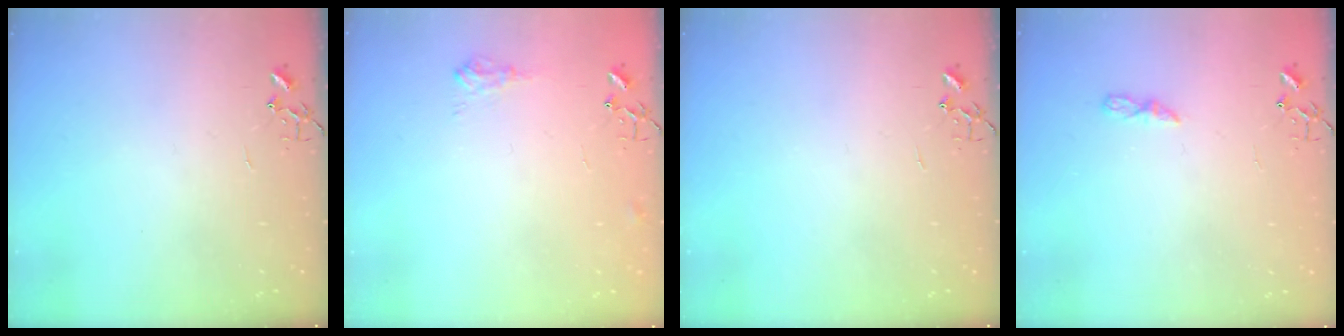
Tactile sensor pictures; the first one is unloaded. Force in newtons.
{"total": 7.3, "press": 7.3, "slide": 1.0}
{"total": 0.0}
{"total": 5.5, "press": 5.4, "slide": 0.4}